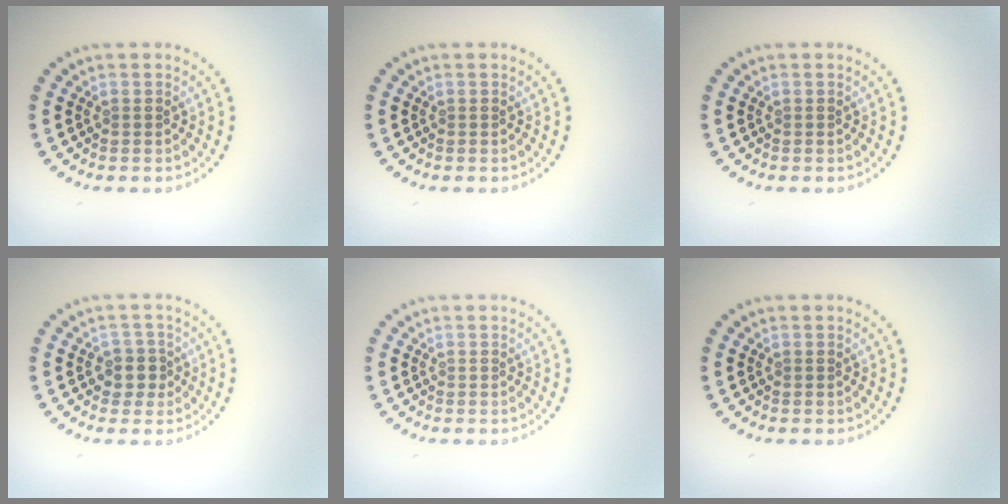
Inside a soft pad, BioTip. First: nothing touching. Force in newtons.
{"total": 0.0}
{"total": 0.0}
{"total": 2.1, "press": 1.9, "slide": 1.0}
{"total": 0.0}
{"total": 0.0}